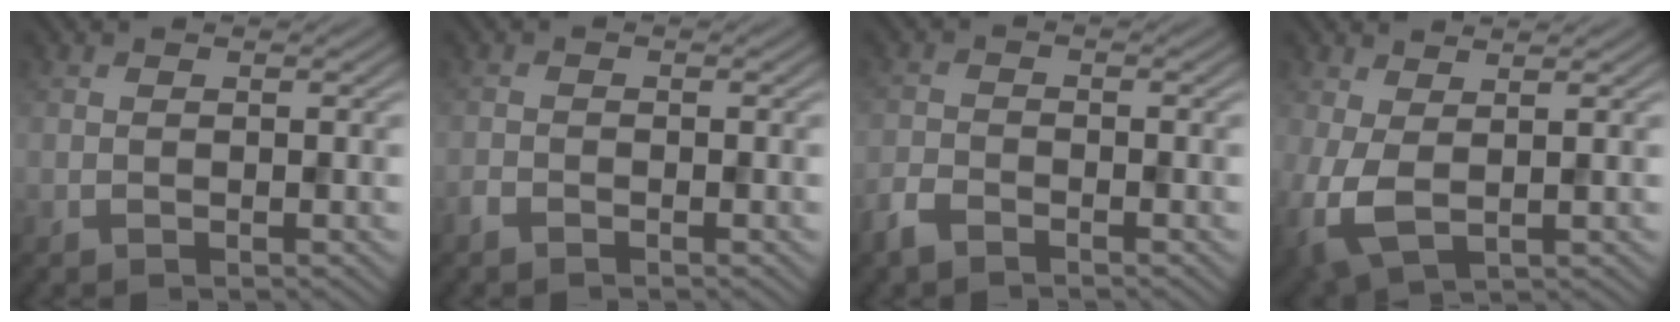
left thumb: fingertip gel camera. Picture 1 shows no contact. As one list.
[{"total": 1.1, "force": [-0.9, 0.4, 0.4], "torque": [-0.008, -0.001, -0.021]}, {"total": 2.7, "force": [-2.2, 0.9, 1.2], "torque": [-0.028, -0.006, -0.055]}, {"total": 4.1, "force": [0.3, 2.1, 3.5], "torque": [-0.097, -0.003, 0.006]}]